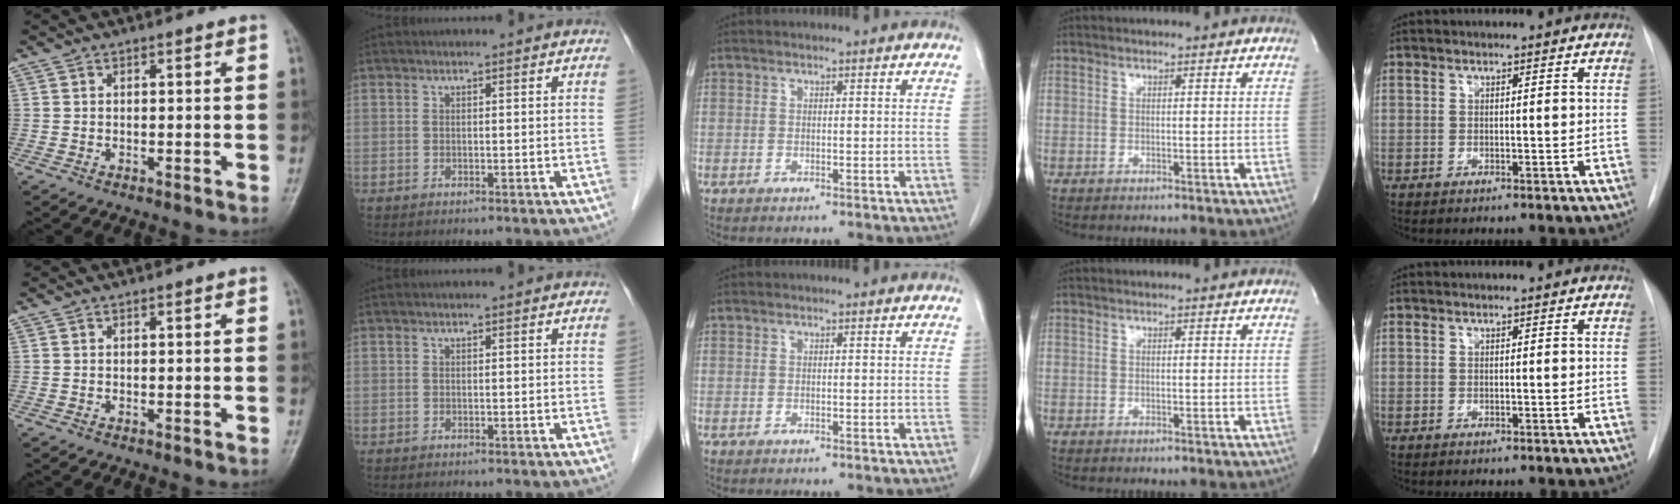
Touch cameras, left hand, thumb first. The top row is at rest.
{}